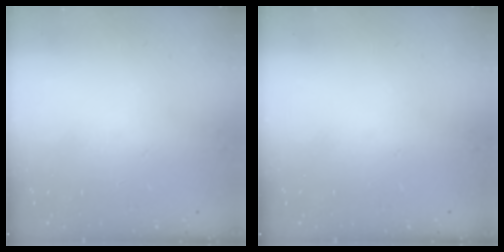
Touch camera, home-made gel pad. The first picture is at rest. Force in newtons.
{"total": 0.0}